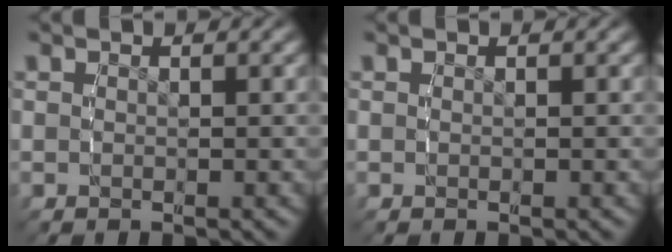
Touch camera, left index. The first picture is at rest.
{"total": 0.0}